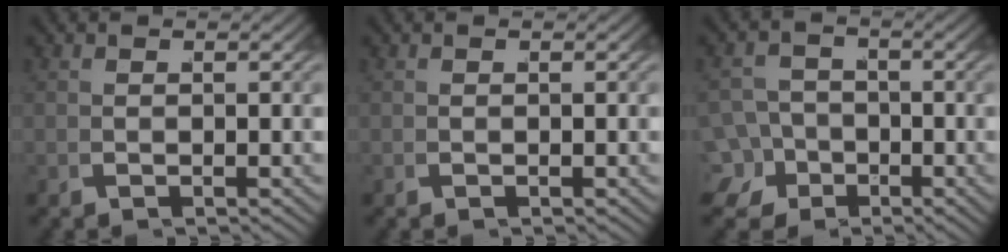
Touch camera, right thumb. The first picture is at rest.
{"total": 0.0}
{"total": 5.5, "force": [-2.7, 4.4, 1.9], "torque": [-0.017, -0.024, -0.044]}